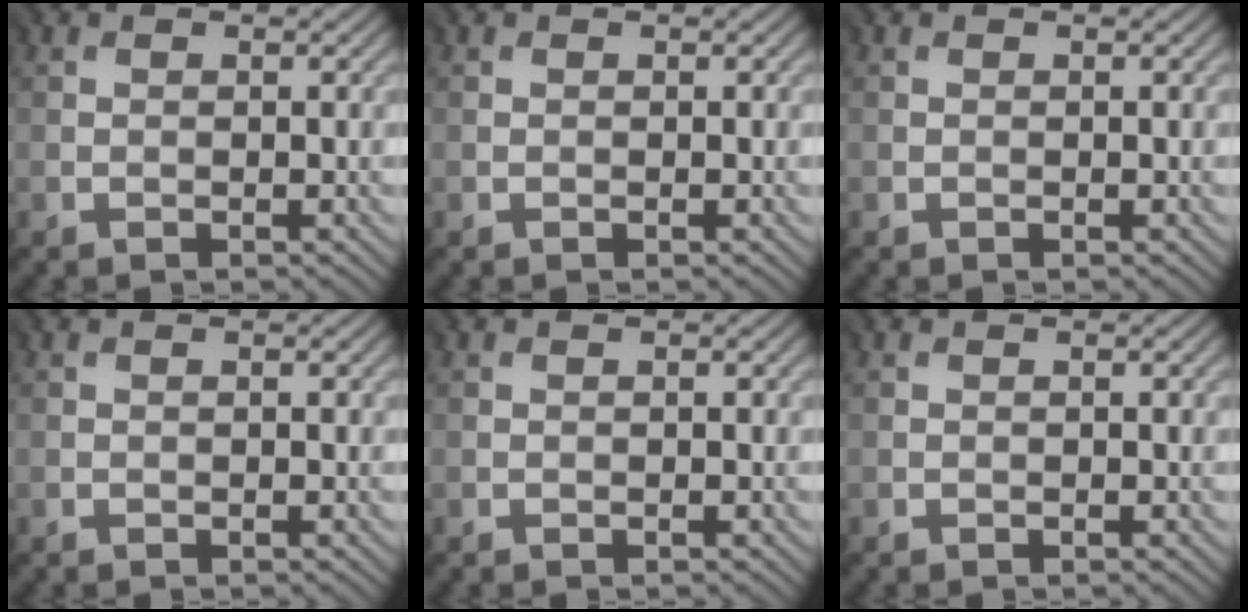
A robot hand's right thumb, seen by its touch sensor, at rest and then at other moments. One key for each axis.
{"total": 0.0}
{"total": 0.0}
{"total": 0.0}
{"total": 0.0}
{"total": 0.0}